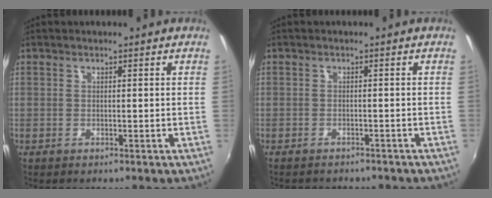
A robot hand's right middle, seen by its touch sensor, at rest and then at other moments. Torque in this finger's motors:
{"motor_torque": [0.97, -1.17, 0.09, 0.03]}